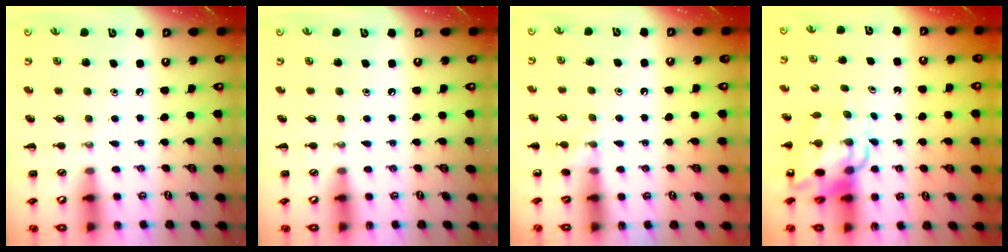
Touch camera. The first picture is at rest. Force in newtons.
{"total": 0.0}
{"total": 6.8, "press": 6.3, "slide": 2.4}
{"total": 9.7, "press": 9.3, "slide": 2.7}